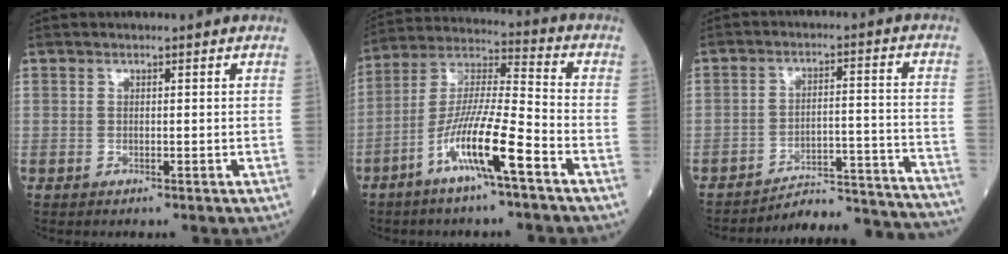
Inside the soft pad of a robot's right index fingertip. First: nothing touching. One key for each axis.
{"total": 12.4, "fx": -6.2, "fy": 0.5, "fz": 10.7, "tx": -0.210, "ty": -0.004, "tz": -0.124}
{"total": 18.2, "fx": -18.1, "fy": 0.0, "fz": 2.0, "tx": -0.002, "ty": 0.029, "tz": -0.238}